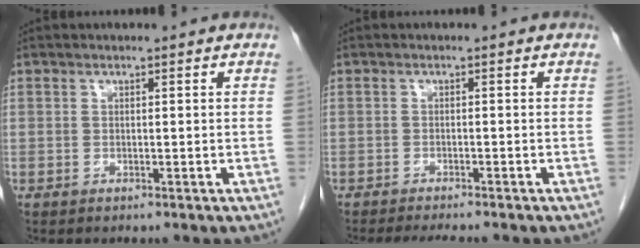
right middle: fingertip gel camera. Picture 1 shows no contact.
{"total": 5.3, "force": [-4.7, 0.4, 2.5], "torque": [-0.030, -0.011, -0.070]}